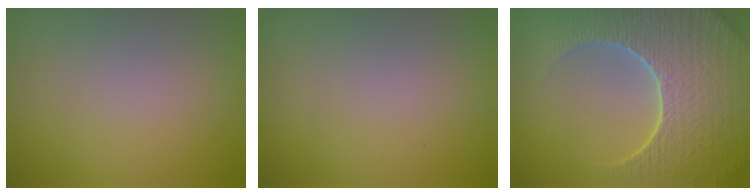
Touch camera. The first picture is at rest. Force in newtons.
{"total": 0.0}
{"total": 9.3, "press": 6.6, "slide": 6.5}